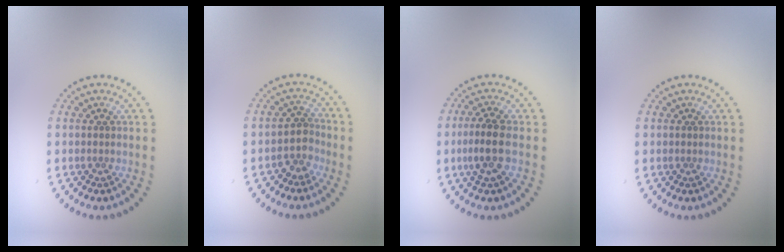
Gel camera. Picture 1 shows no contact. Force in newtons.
{"total": 2.1, "press": 1.7, "slide": 1.3}
{"total": 2.9, "press": 2.7, "slide": 1.1}
{"total": 0.0}